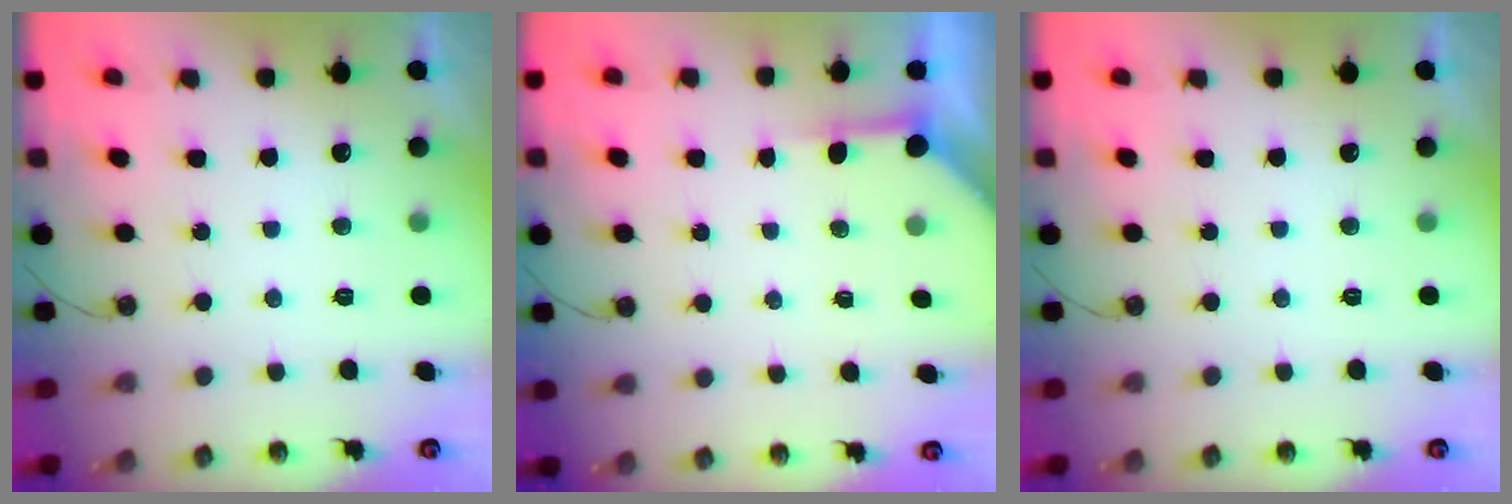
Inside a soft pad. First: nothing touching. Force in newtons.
{"total": 3.9, "press": 3.9, "slide": 0.5}
{"total": 0.0}